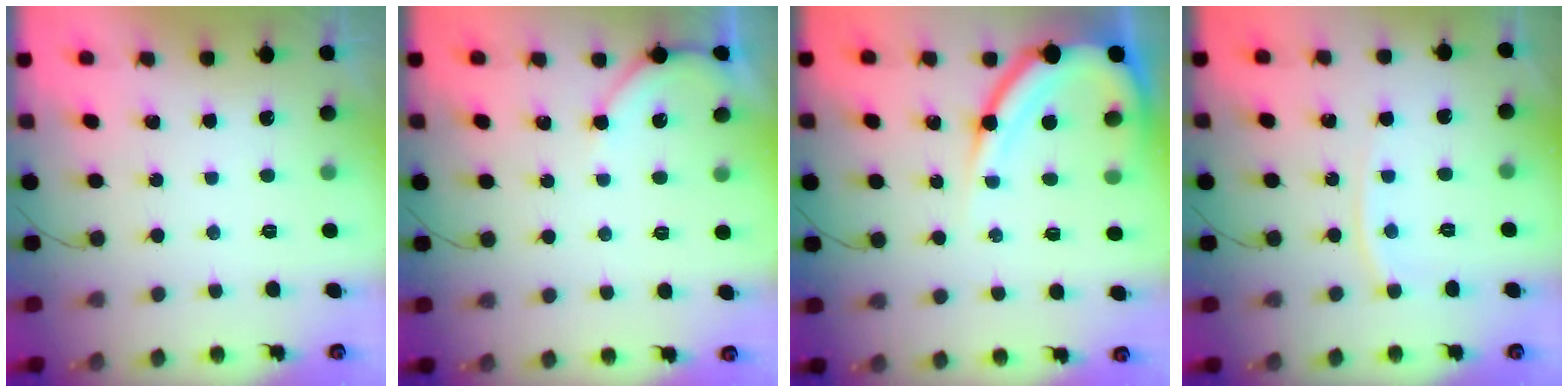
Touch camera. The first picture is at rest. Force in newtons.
{"total": 5.4, "press": 5.4, "slide": 0.9}
{"total": 13.0, "press": 13.0, "slide": 1.0}
{"total": 4.1, "press": 4.0, "slide": 0.6}